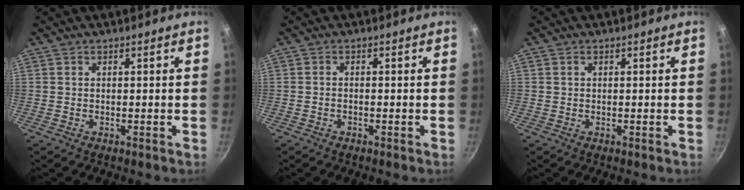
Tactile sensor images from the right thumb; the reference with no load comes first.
{"total": 0.8, "force": [-0.5, 0.4, 0.5], "torque": [-0.011, 0.006, -0.011]}
{"total": 0.5, "force": [0.2, 0.4, 0.3], "torque": [-0.003, 0.003, 0.003]}